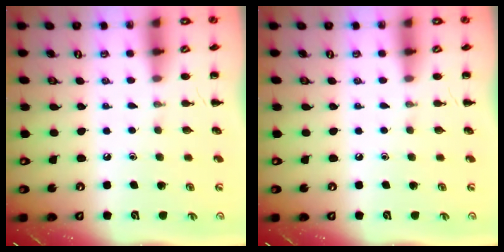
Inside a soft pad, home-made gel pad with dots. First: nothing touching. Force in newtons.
{"total": 0.0}